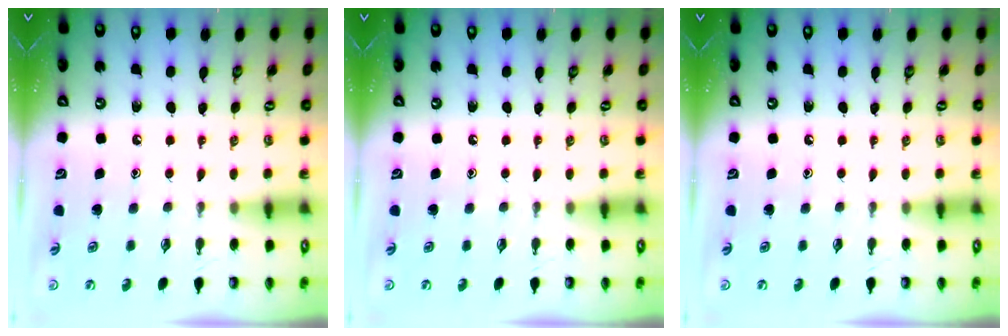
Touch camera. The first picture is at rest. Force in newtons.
{"total": 0.0}
{"total": 0.0}